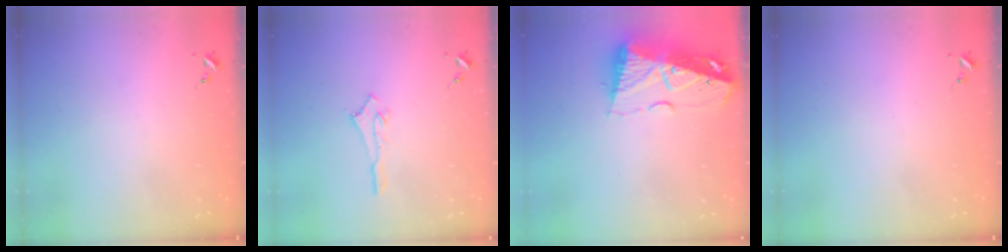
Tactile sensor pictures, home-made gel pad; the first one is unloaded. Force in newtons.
{"total": 2.8, "press": 2.8, "slide": 0.2}
{"total": 14.1, "press": 14.0, "slide": 1.6}
{"total": 0.0}